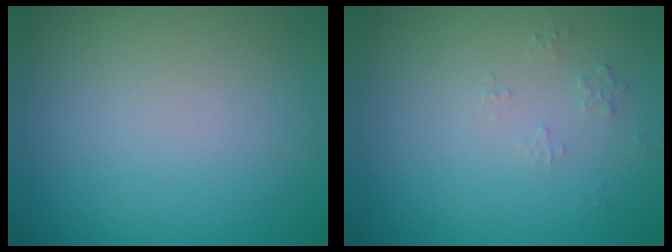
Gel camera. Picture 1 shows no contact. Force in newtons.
{"total": 0.6, "press": 0.4, "slide": 0.5}